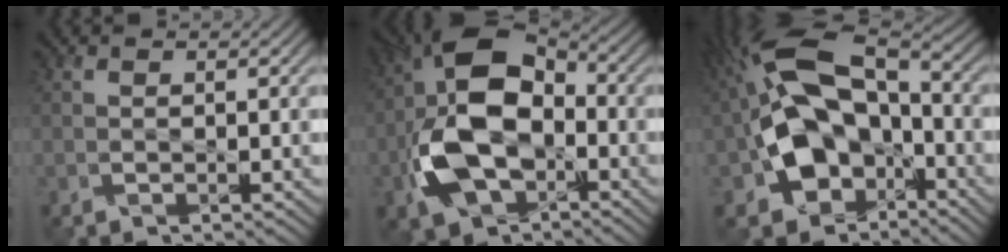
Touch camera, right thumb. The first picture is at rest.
{"total": 14.3, "force": [-3.5, 9.1, 10.5], "torque": [-0.233, -0.012, -0.072]}
{"total": 18.0, "force": [-3.3, 11.7, 13.4], "torque": [-0.247, 0.004, -0.069]}